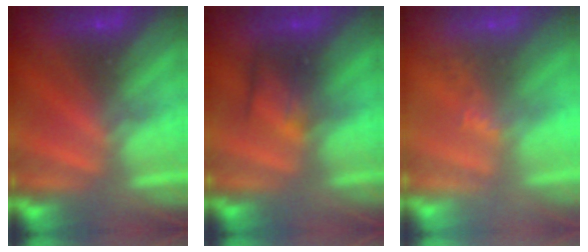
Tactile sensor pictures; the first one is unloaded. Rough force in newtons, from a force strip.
{"total": 2.3}
{"total": 2.3}